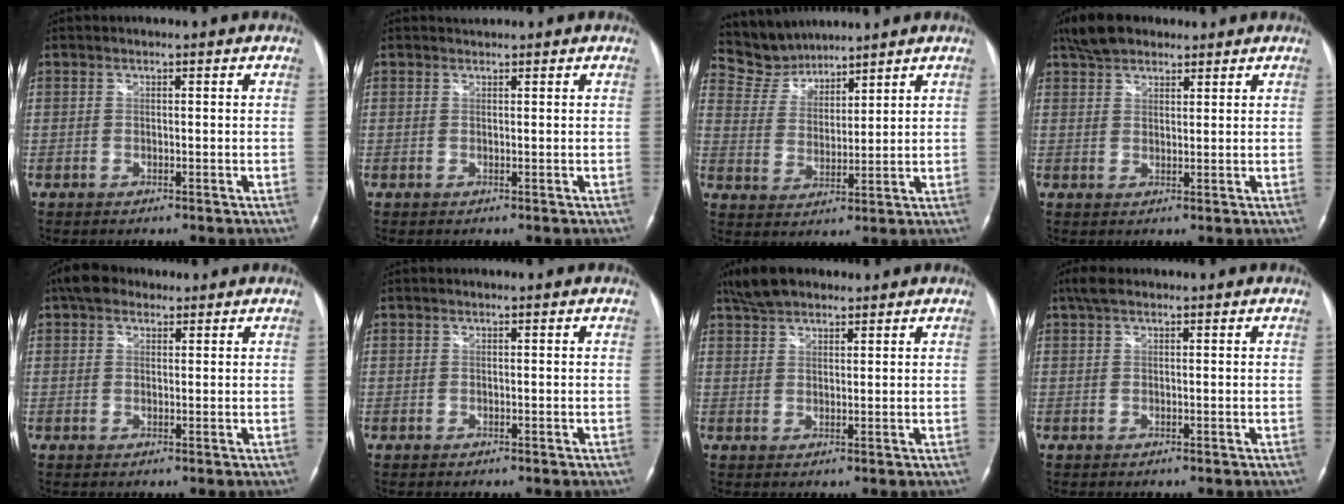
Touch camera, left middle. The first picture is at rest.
{"total": 0.6, "force": [0.6, 0.1, -0.2], "torque": [-0.007, 0.006, 0.012]}
{"total": 6.6, "force": [6.4, 1.7, -0.3], "torque": [-0.005, 0.011, 0.138]}
{"total": 6.3, "force": [5.0, 2.9, 2.6], "torque": [-0.054, 0.020, 0.092]}
{"total": 4.3, "force": [2.8, 2.7, 1.8], "torque": [-0.037, 0.023, 0.049]}
{"total": 0.0}
{"total": 5.8, "force": [4.7, 2.4, 2.5], "torque": [-0.055, 0.018, 0.089]}
{"total": 2.7, "force": [1.8, 1.0, 1.8], "torque": [-0.039, 0.021, 0.035]}